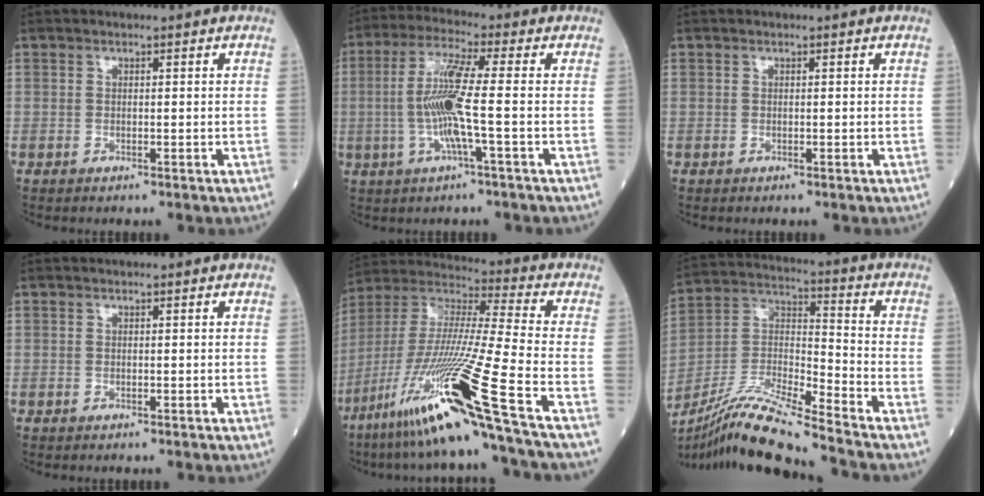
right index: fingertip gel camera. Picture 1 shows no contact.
{"total": 9.0, "force": [-1.0, -0.1, 8.9], "torque": [-0.182, 0.005, -0.027]}
{"total": 0.0}
{"total": 0.0}
{"total": 22.4, "force": [-12.1, -1.7, 18.8], "torque": [-0.391, -0.047, -0.233]}
{"total": 15.7, "force": [-13.6, -1.0, 7.8], "torque": [-0.152, -0.003, -0.254]}